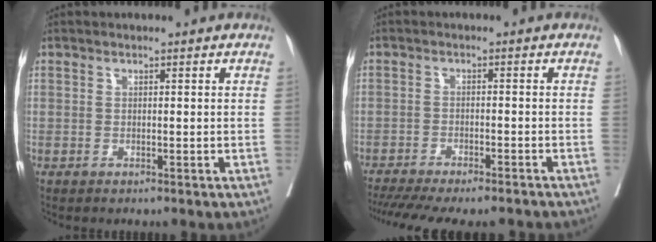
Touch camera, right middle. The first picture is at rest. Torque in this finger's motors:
{"motor_torque": [1.02, -1.12, 0.58, 0.11]}